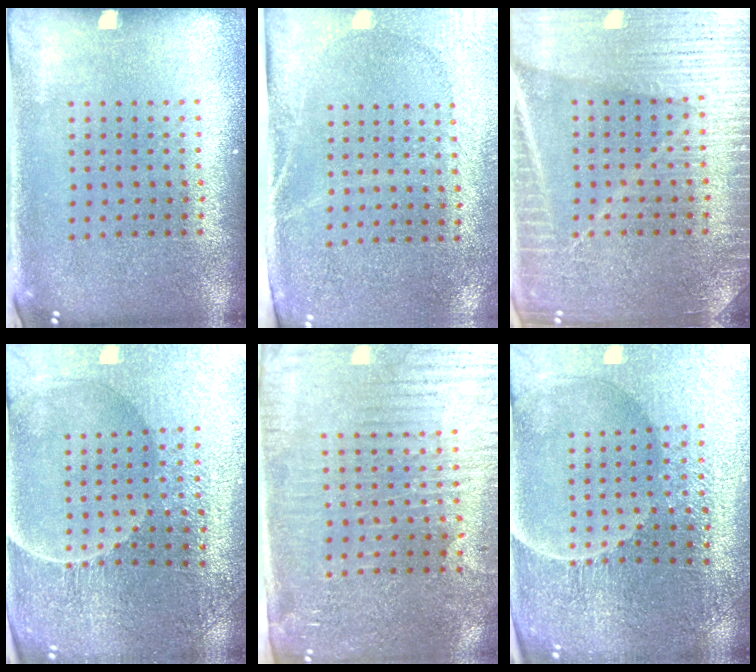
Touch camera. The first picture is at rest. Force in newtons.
{"total": 2.7, "press": 2.3, "slide": 1.4}
{"total": 3.7, "press": 3.7, "slide": 0.6}
{"total": 3.5, "press": 3.5, "slide": 0.2}
{"total": 3.7, "press": 3.5, "slide": 1.4}
{"total": 3.6, "press": 3.6, "slide": 0.4}